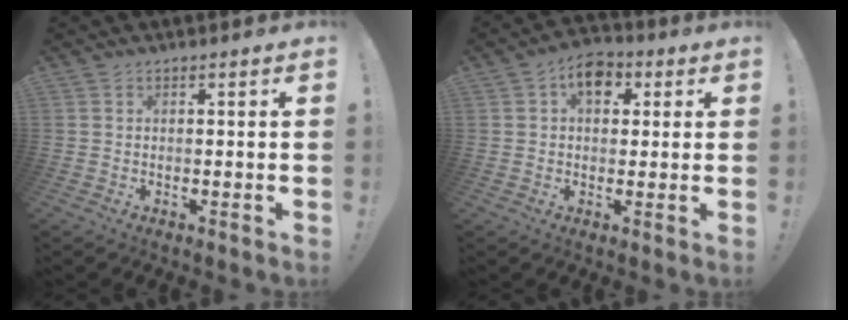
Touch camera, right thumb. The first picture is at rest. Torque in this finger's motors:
{"motor_torque": [-0.04, 0.24, 0.04, 0.05, 0.01]}